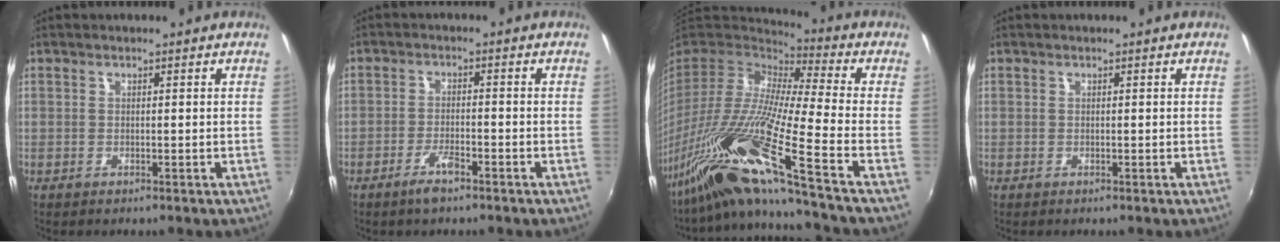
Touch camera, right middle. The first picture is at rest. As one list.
[{"total": 4.0, "force": [-2.8, 0.9, 2.7], "torque": [-0.064, -0.003, -0.053]}, {"total": 23.0, "force": [-16.0, -1.7, 16.4], "torque": [-0.278, -0.054, -0.308]}, {"total": 0.0}]